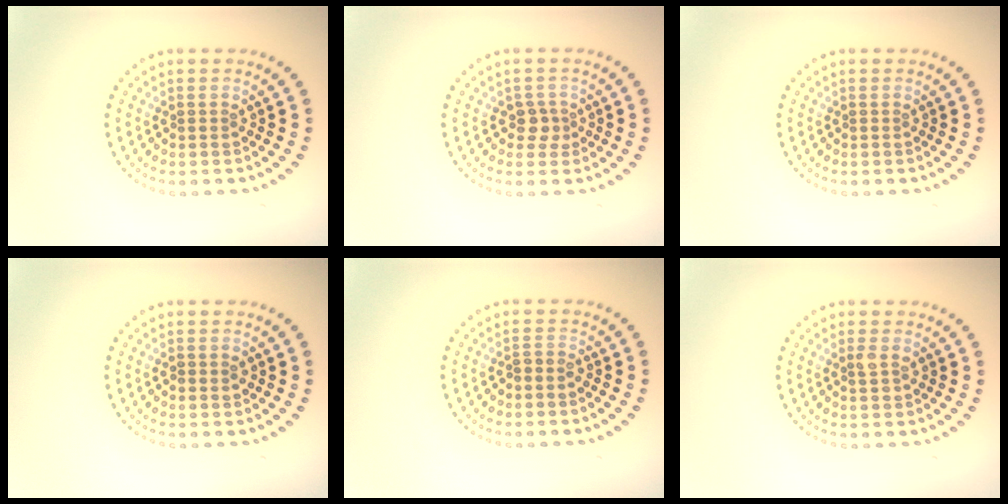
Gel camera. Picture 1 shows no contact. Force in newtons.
{"total": 1.7, "press": 1.4, "slide": 0.9}
{"total": 0.0}
{"total": 0.8, "press": 0.8, "slide": 0.1}
{"total": 0.7, "press": 0.4, "slide": 0.6}
{"total": 1.1, "press": 1.1, "slide": 0.0}